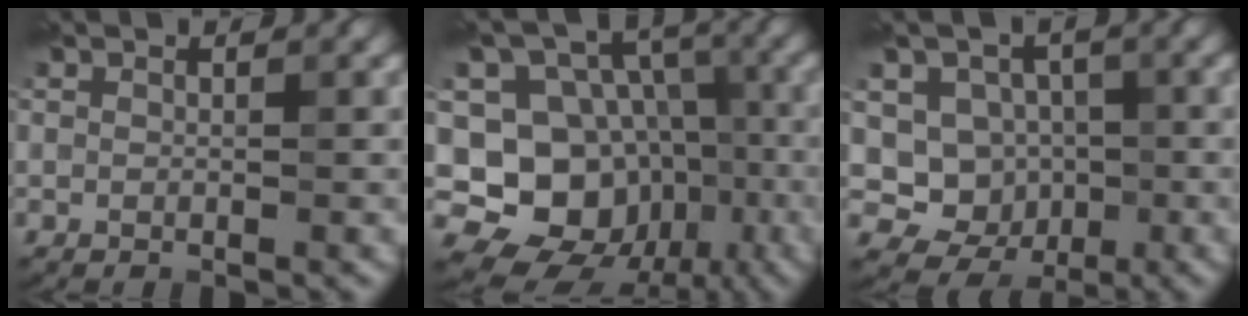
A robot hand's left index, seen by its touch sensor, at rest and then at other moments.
{"total": 15.7, "force": [-4.4, 13.6, 6.5], "torque": [-0.136, 0.008, -0.065]}
{"total": 6.6, "force": [-0.7, 6.2, 2.3], "torque": [-0.037, 0.019, -0.034]}